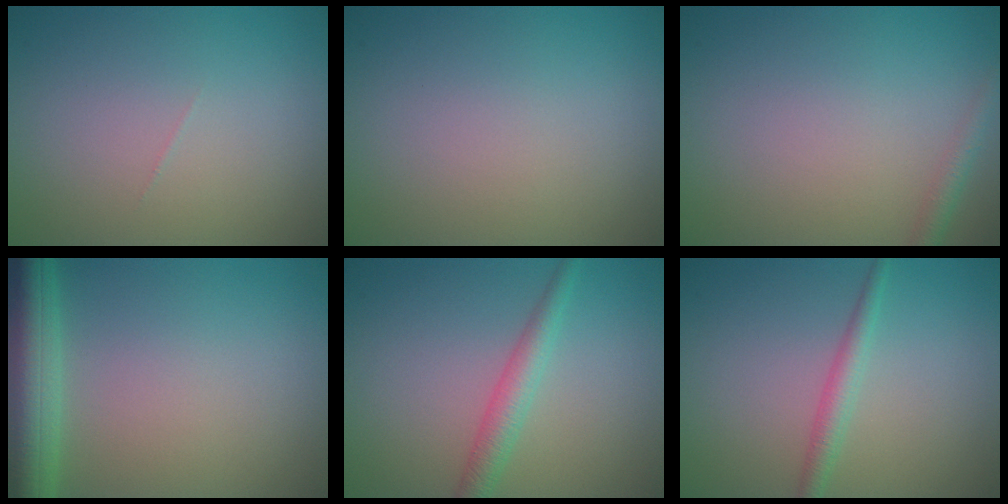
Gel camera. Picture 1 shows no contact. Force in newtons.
{"total": 0.0}
{"total": 1.4, "press": 1.4, "slide": 0.1}
{"total": 6.9, "press": 6.9, "slide": 0.4}
{"total": 2.6, "press": 2.6, "slide": 0.2}
{"total": 1.9, "press": 1.9, "slide": 0.0}